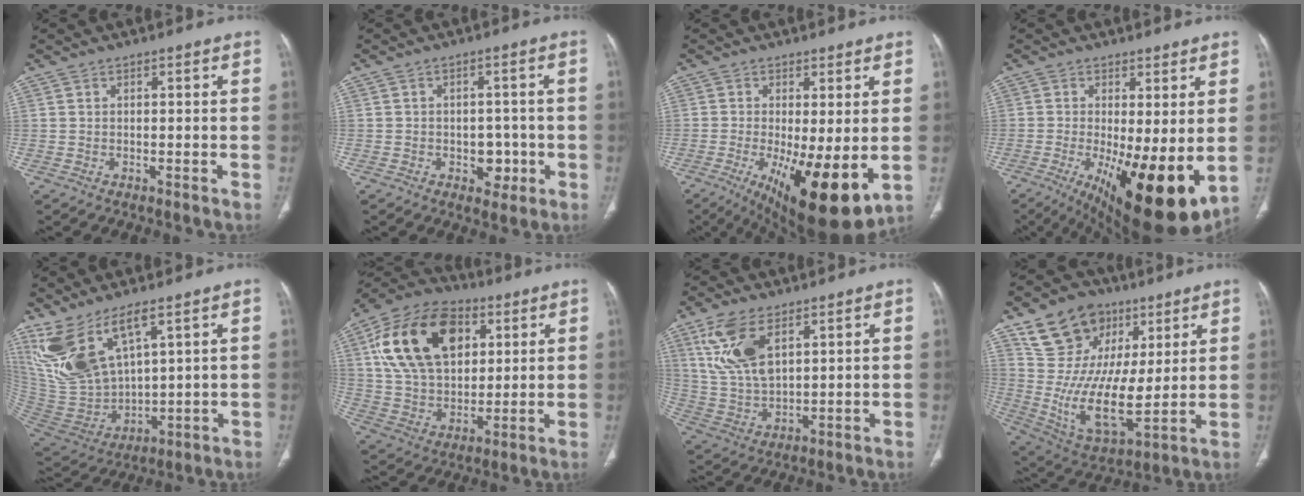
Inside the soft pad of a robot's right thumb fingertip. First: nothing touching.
{"total": 4.8, "force": [-1.4, 3.6, 2.8], "torque": [-0.004, 0.012, -0.015]}
{"total": 15.1, "force": [-3.3, 4.7, 14.0], "torque": [-0.203, -0.029, -0.033]}
{"total": 16.8, "force": [-2.8, 5.6, 15.5], "torque": [-0.215, -0.029, -0.019]}
{"total": 15.0, "force": [8.5, 6.0, 10.8], "torque": [-0.214, -0.041, 0.197]}
{"total": 22.9, "force": [7.6, 14.8, 15.7], "torque": [-0.266, -0.002, 0.133]}
{"total": 12.3, "force": [5.7, 6.1, 9.0], "torque": [-0.180, -0.018, 0.124]}
{"total": 20.1, "force": [10.1, 13.7, 10.7], "torque": [-0.163, -0.042, 0.194]}